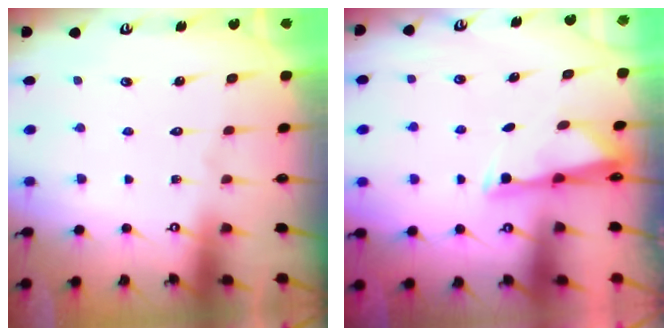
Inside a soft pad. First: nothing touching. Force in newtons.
{"total": 3.0, "press": 2.9, "slide": 0.5}